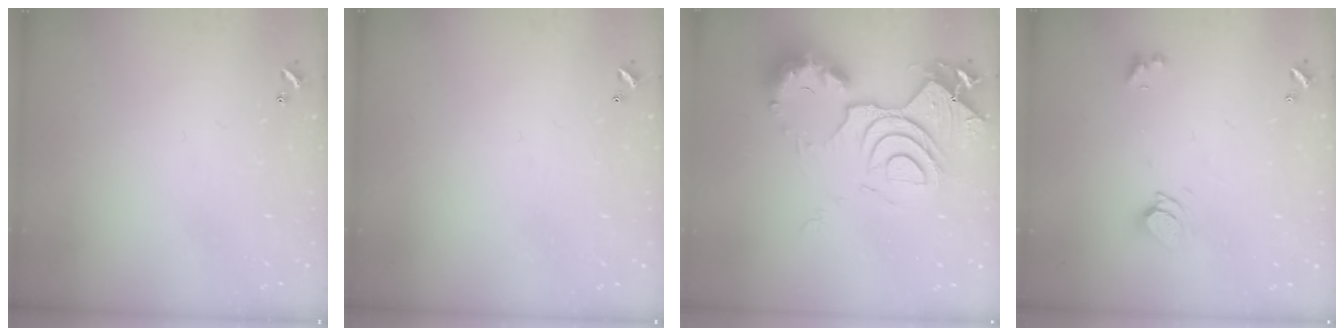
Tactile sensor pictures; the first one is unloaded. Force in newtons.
{"total": 2.9, "press": 2.9, "slide": 0.1}
{"total": 18.5, "press": 18.4, "slide": 1.6}
{"total": 5.1, "press": 5.1, "slide": 0.7}